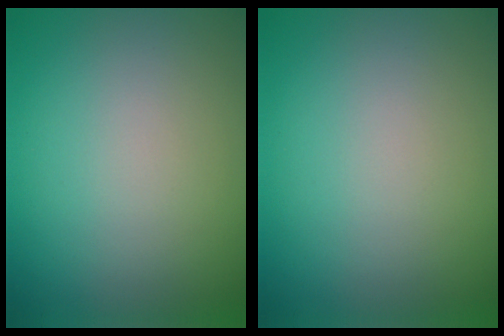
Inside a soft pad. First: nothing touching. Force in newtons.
{"total": 0.0}